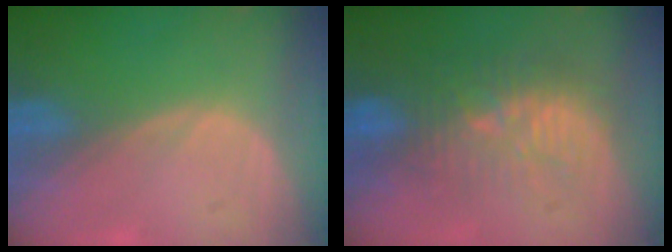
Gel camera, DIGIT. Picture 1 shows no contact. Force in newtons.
{"total": 9.5, "press": 9.1, "slide": 2.8}